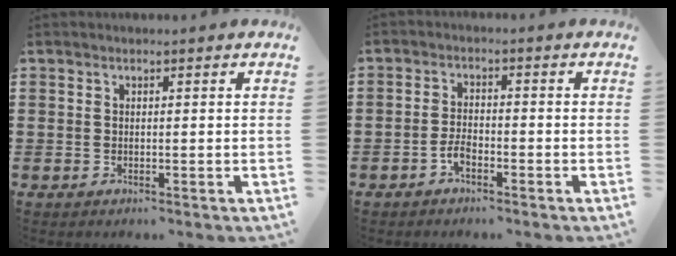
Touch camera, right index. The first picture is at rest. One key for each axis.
{"total": 2.8, "fx": -1.6, "fy": 1.2, "fz": 2.0, "tx": -0.052, "ty": 0.000, "tz": -0.036}